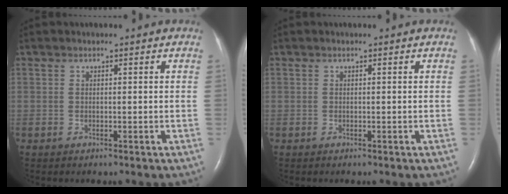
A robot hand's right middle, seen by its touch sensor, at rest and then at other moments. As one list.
[{"total": 0.0}]